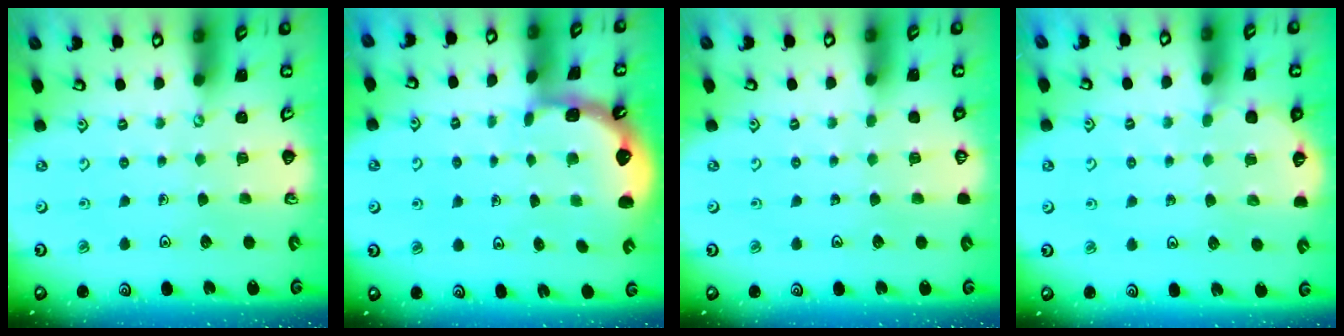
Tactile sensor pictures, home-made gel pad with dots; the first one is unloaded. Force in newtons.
{"total": 1.4, "press": 1.4, "slide": 0.1}
{"total": 0.0}
{"total": 4.9, "press": 4.4, "slide": 2.1}